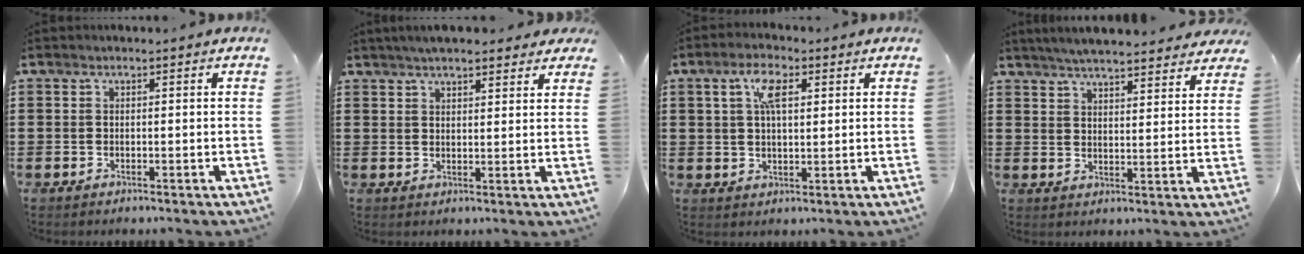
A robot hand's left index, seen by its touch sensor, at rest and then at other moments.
{"total": 4.3, "force": [3.9, 0.8, 1.7], "torque": [-0.043, 0.002, 0.072]}
{"total": 5.4, "force": [2.3, 2.3, 4.3], "torque": [-0.088, 0.009, 0.037]}
{"total": 5.2, "force": [5.0, 0.1, 1.3], "torque": [-0.045, -0.022, 0.089]}